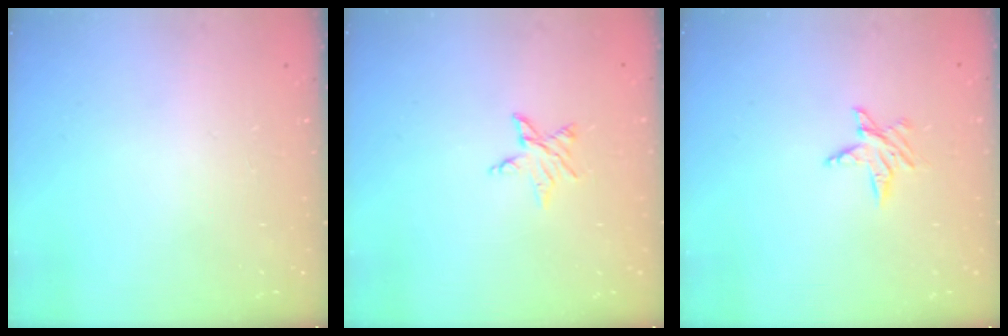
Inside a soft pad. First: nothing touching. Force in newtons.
{"total": 5.2, "press": 5.2, "slide": 0.6}
{"total": 5.1, "press": 5.1, "slide": 0.5}